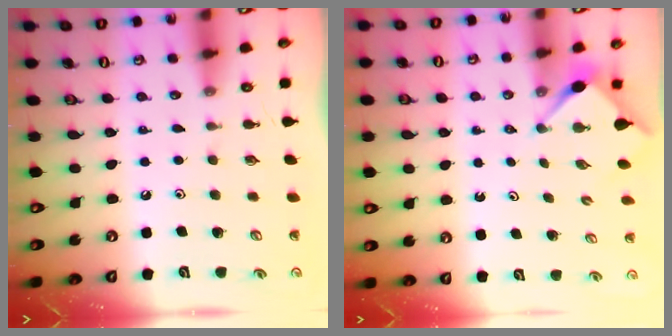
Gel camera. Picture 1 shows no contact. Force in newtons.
{"total": 2.7, "press": 2.7, "slide": 0.3}